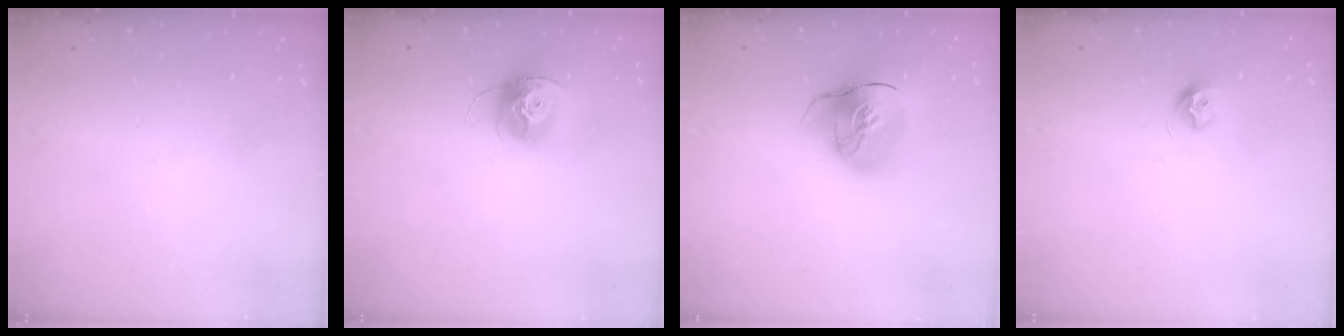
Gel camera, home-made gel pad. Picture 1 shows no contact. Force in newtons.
{"total": 12.1, "press": 12.1, "slide": 1.1}
{"total": 16.5, "press": 16.4, "slide": 2.3}
{"total": 7.6, "press": 7.6, "slide": 0.8}